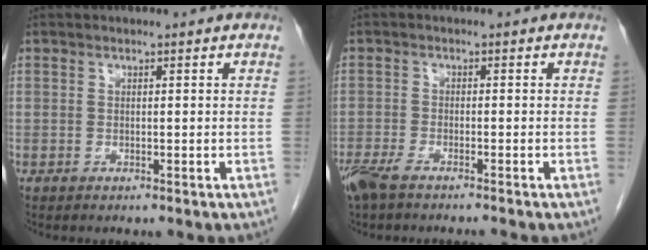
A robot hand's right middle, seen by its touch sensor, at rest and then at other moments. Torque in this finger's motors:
{"motor_torque": [0.10, -0.02, 0.05, 0.04]}